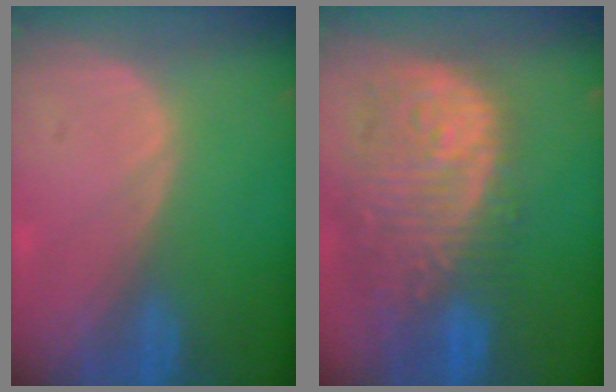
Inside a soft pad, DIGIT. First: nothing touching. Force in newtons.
{"total": 13.4, "press": 11.3, "slide": 7.3}